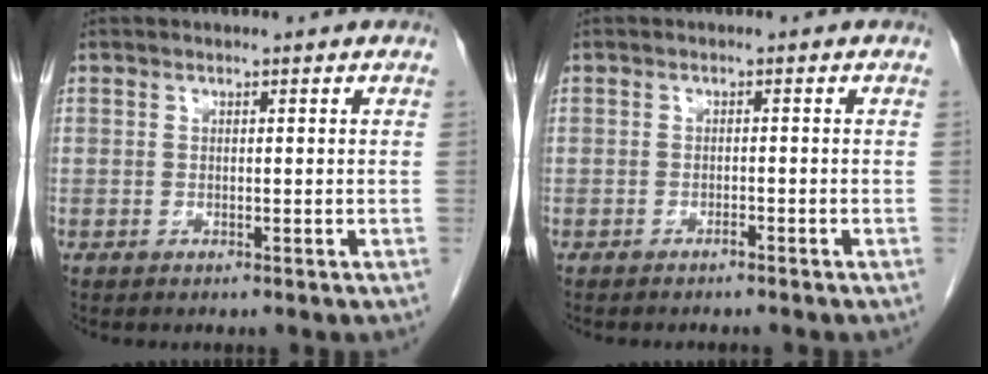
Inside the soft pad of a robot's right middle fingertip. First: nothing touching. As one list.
[{"total": 1.4, "force": [-1.3, 0.0, 0.5], "torque": [-0.012, 0.000, -0.017]}]